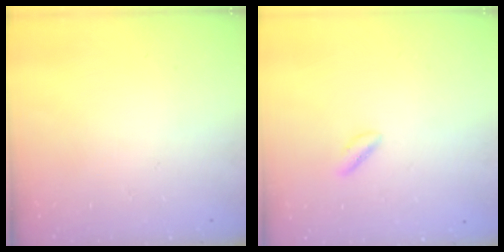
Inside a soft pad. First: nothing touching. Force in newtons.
{"total": 1.9, "press": 1.7, "slide": 1.0}